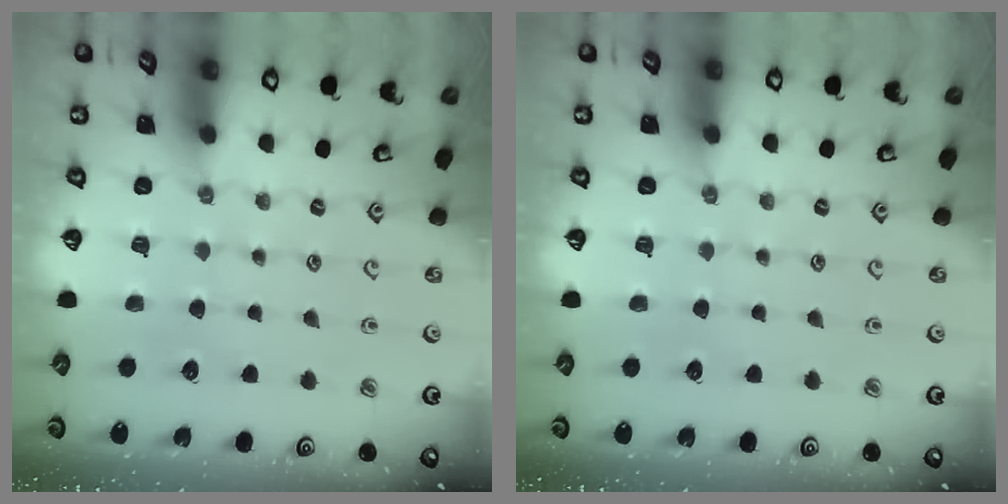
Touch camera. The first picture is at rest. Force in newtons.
{"total": 0.0}